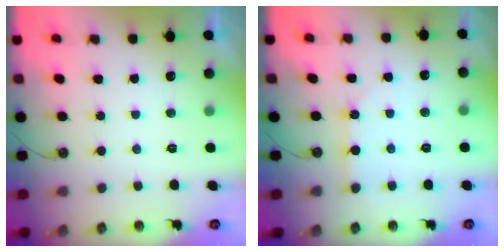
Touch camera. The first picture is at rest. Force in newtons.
{"total": 2.8, "press": 2.8, "slide": 0.2}